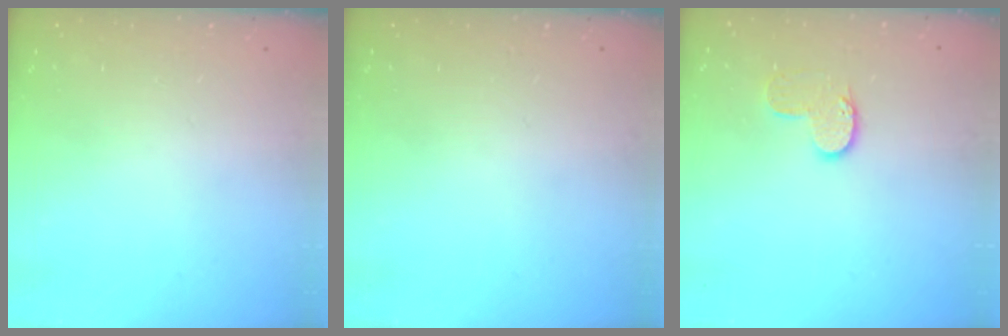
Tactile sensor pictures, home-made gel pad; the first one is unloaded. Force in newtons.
{"total": 0.0}
{"total": 6.8, "press": 6.8, "slide": 0.3}